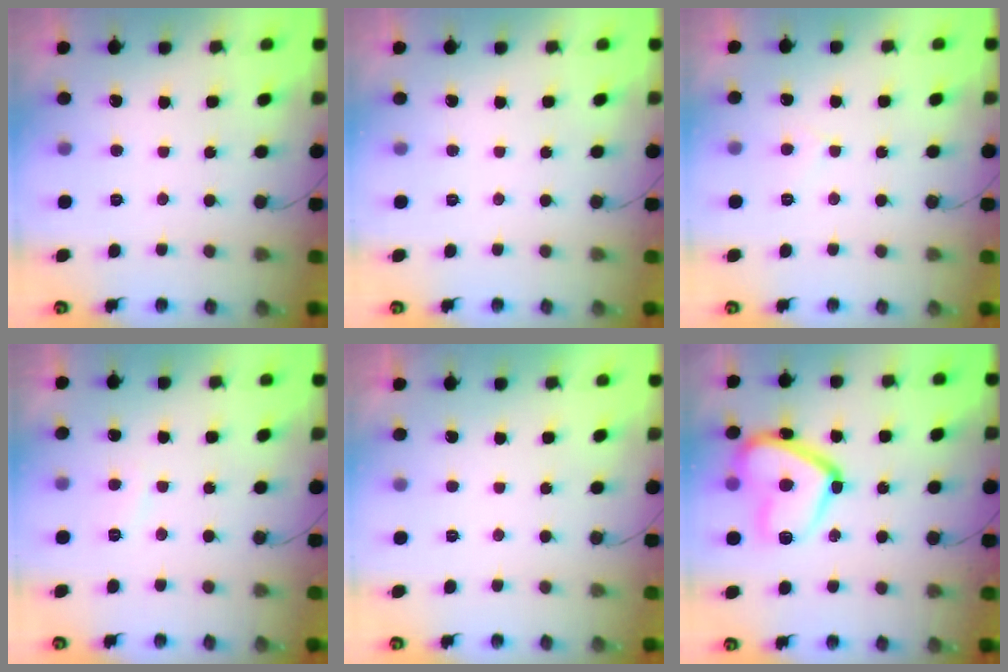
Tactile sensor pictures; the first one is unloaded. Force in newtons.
{"total": 0.0}
{"total": 2.7, "press": 2.7, "slide": 0.3}
{"total": 1.6, "press": 1.5, "slide": 0.6}
{"total": 2.3, "press": 2.3, "slide": 0.4}
{"total": 18.4, "press": 18.3, "slide": 1.6}